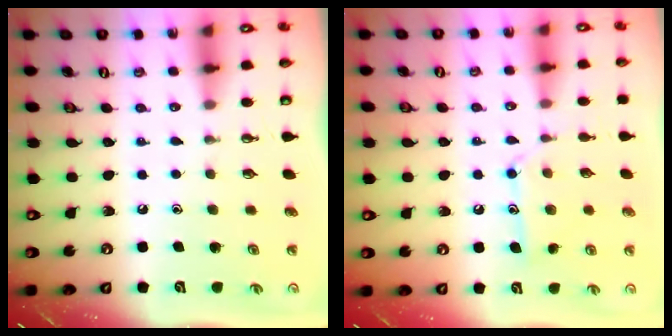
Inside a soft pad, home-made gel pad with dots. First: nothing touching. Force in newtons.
{"total": 11.1, "press": 11.1, "slide": 0.4}